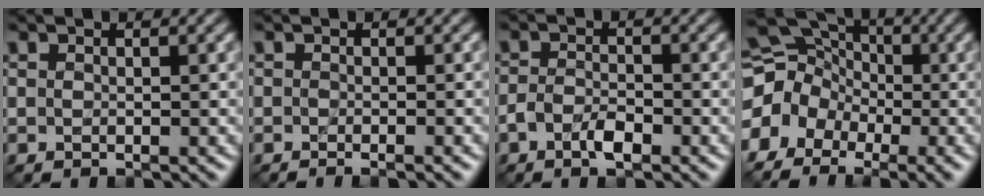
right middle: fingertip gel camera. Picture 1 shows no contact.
{"total": 1.0, "force": [-0.7, 0.1, 0.7], "torque": [-0.009, -0.010, -0.011]}
{"total": 2.5, "force": [-1.5, 1.1, 1.7], "torque": [-0.034, 0.001, -0.032]}
{"total": 11.5, "force": [-2.2, 9.7, 5.7], "torque": [-0.131, 0.022, -0.065]}